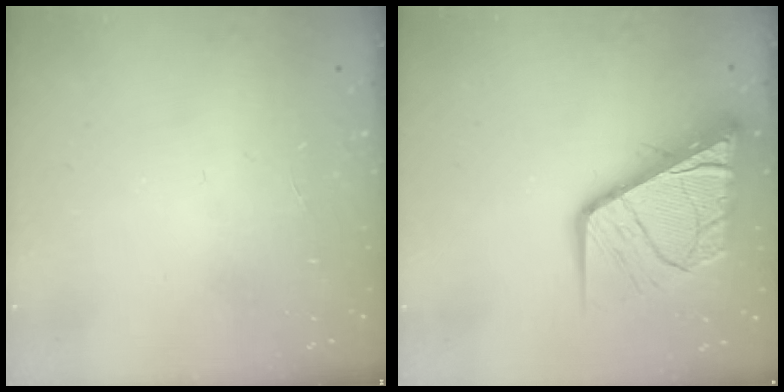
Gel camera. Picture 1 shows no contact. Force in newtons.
{"total": 19.0, "press": 18.9, "slide": 2.1}